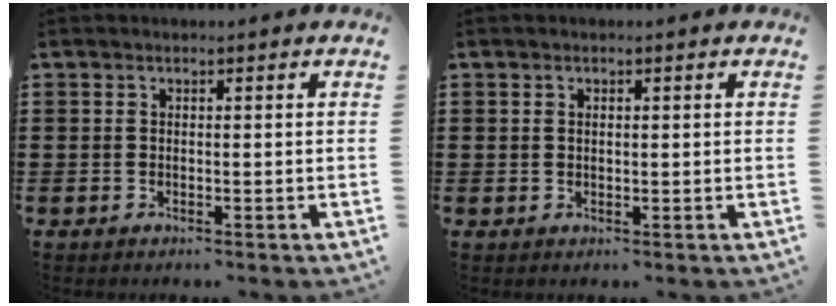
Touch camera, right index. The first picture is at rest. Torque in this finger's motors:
{"motor_torque": [-0.91, 1.09, -0.03, -0.01]}